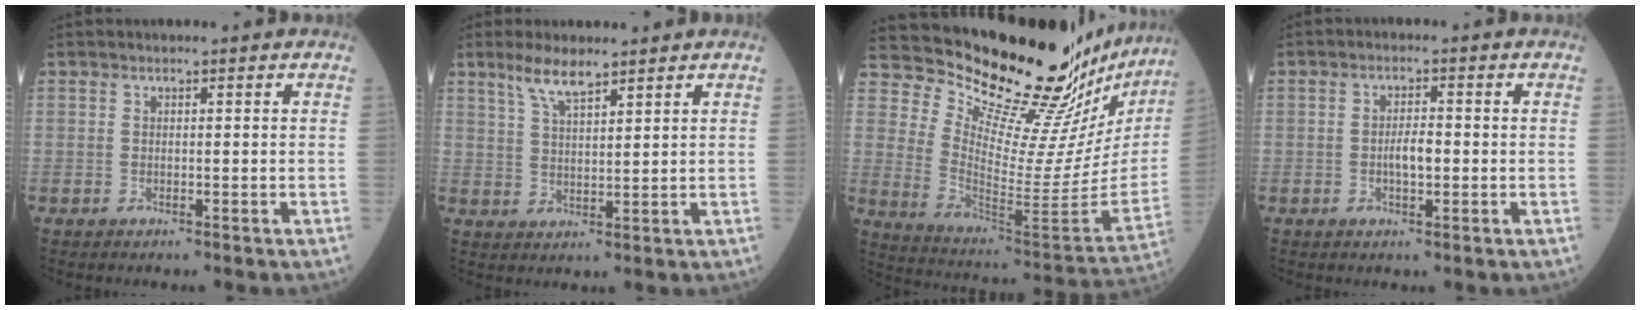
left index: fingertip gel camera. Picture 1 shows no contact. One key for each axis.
{"total": 4.6, "fx": 3.5, "fy": 0.8, "fz": 2.8, "tx": -0.064, "ty": 0.002, "tz": 0.070}
{"total": 28.6, "fx": 26.5, "fy": 3.8, "fz": 10.1, "tx": -0.166, "ty": -0.147, "tz": 0.354}
{"total": 3.0, "fx": -0.7, "fy": 1.0, "fz": 2.7, "tx": -0.051, "ty": 0.000, "tz": -0.014}